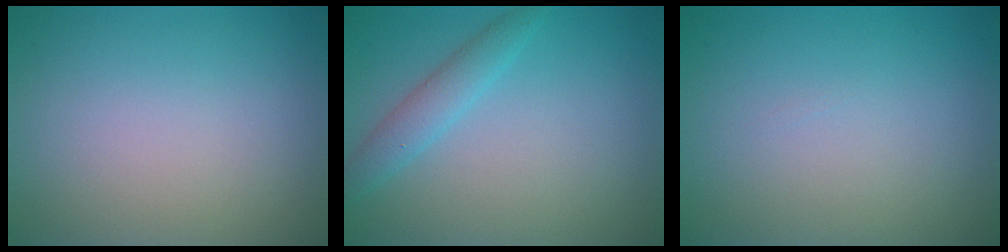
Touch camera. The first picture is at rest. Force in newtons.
{"total": 2.3, "press": 2.3, "slide": 0.1}
{"total": 0.0}